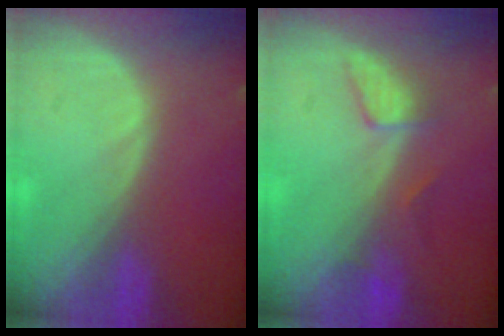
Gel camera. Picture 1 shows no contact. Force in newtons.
{"total": 3.2, "press": 3.1, "slide": 0.3}